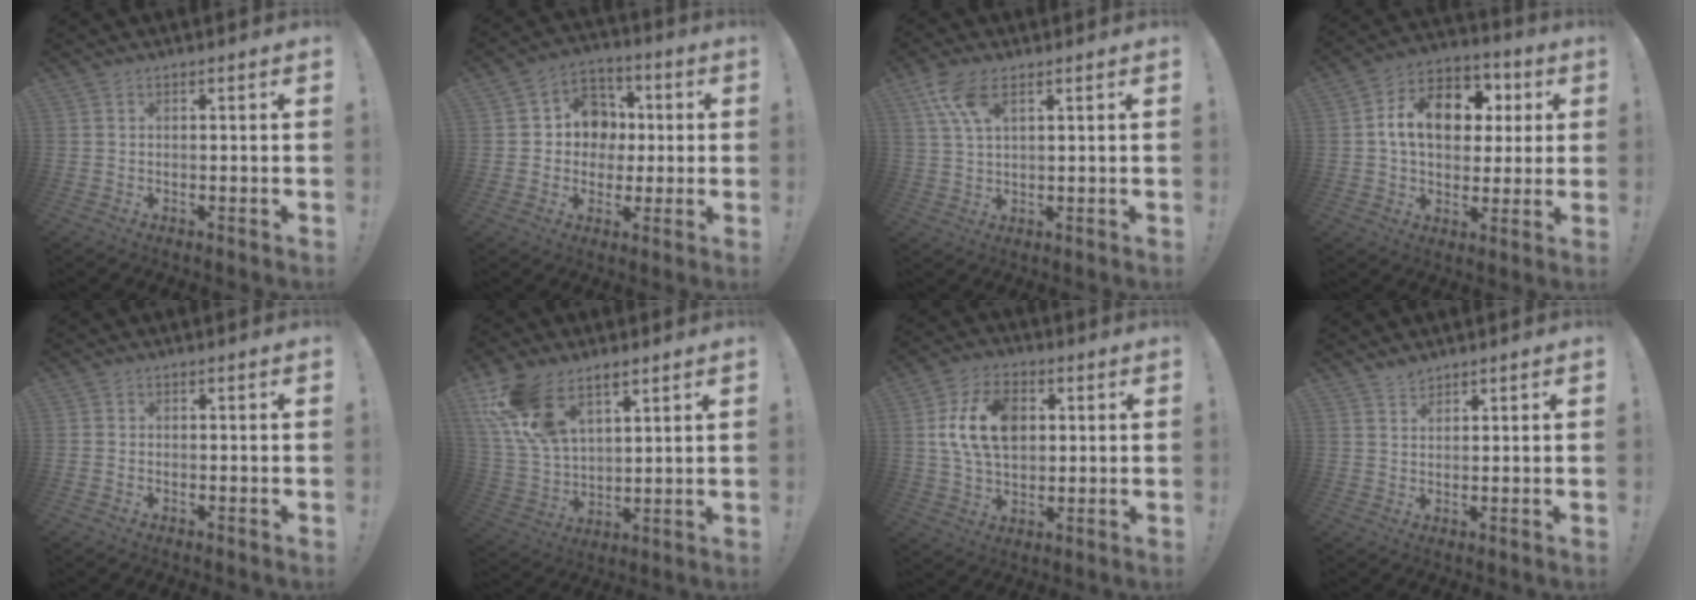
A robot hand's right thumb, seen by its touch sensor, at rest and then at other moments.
{"total": 11.1, "force": [0.4, 10.4, 3.8], "torque": [-0.046, 0.010, 0.018]}
{"total": 8.2, "force": [4.3, 3.5, 6.1], "torque": [-0.117, -0.006, 0.084]}
{"total": 15.8, "force": [3.4, 11.3, 10.4], "torque": [-0.149, 0.002, 0.065]}
{"total": 0.8, "force": [-0.6, 0.5, 0.1], "torque": [0.001, 0.002, -0.011]}
{"total": 16.4, "force": [9.4, 9.6, 9.4], "torque": [-0.185, -0.046, 0.178]}
{"total": 15.1, "force": [2.6, 10.6, 10.5], "torque": [-0.177, 0.002, 0.050]}
{"total": 2.4, "force": [2.2, 0.8, 0.4], "torque": [0.008, -0.019, 0.038]}